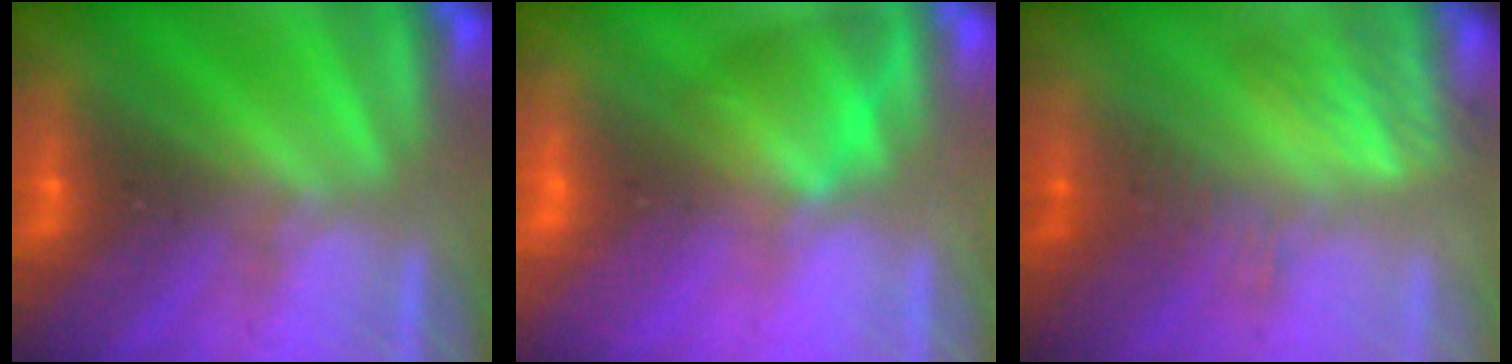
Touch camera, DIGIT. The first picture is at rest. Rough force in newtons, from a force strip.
{"total": 2.9}
{"total": 2.8}